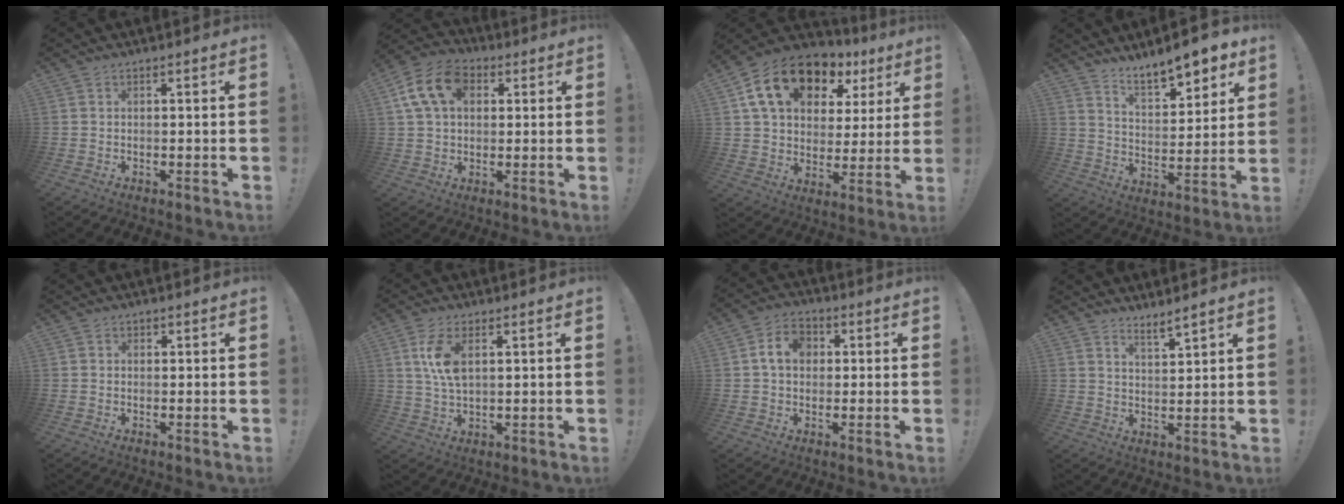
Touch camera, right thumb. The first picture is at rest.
{"total": 14.0, "force": [4.4, 9.9, 8.9], "torque": [-0.153, 0.003, 0.088]}
{"total": 19.2, "force": [10.2, 11.9, 11.0], "torque": [-0.185, -0.036, 0.187]}
{"total": 10.6, "force": [9.1, 3.2, 4.5], "torque": [-0.068, -0.072, 0.162]}
{"total": 0.6, "force": [0.3, 0.5, 0.0], "torque": [0.004, -0.001, 0.005]}
{"total": 7.8, "force": [2.6, 3.5, 6.5], "torque": [-0.129, -0.006, 0.043]}
{"total": 8.3, "force": [1.5, 6.3, 5.1], "torque": [-0.076, 0.013, 0.028]}
{"total": 4.5, "force": [4.1, 0.3, 1.8], "torque": [-0.026, -0.032, 0.070]}